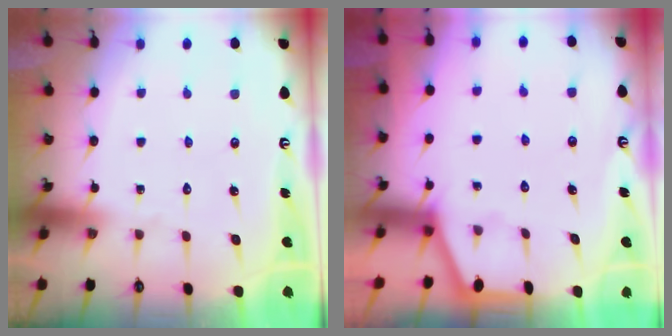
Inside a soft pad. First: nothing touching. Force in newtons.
{"total": 1.1, "press": 1.1, "slide": 0.3}